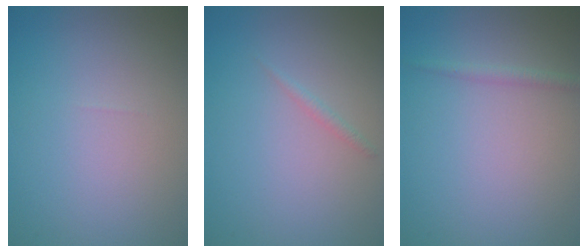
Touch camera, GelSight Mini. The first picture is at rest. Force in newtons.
{"total": 0.6, "press": 0.6, "slide": 0.0}
{"total": 1.1, "press": 1.1, "slide": 0.1}